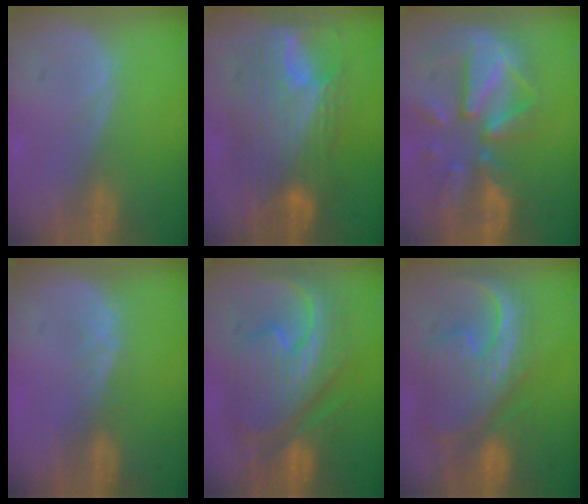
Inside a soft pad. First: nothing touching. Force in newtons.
{"total": 10.9, "press": 10.9, "slide": 0.8}
{"total": 12.1, "press": 10.5, "slide": 6.2}
{"total": 2.1, "press": 1.5, "slide": 1.4}
{"total": 12.4, "press": 12.3, "slide": 1.3}
{"total": 12.7, "press": 10.9, "slide": 6.5}